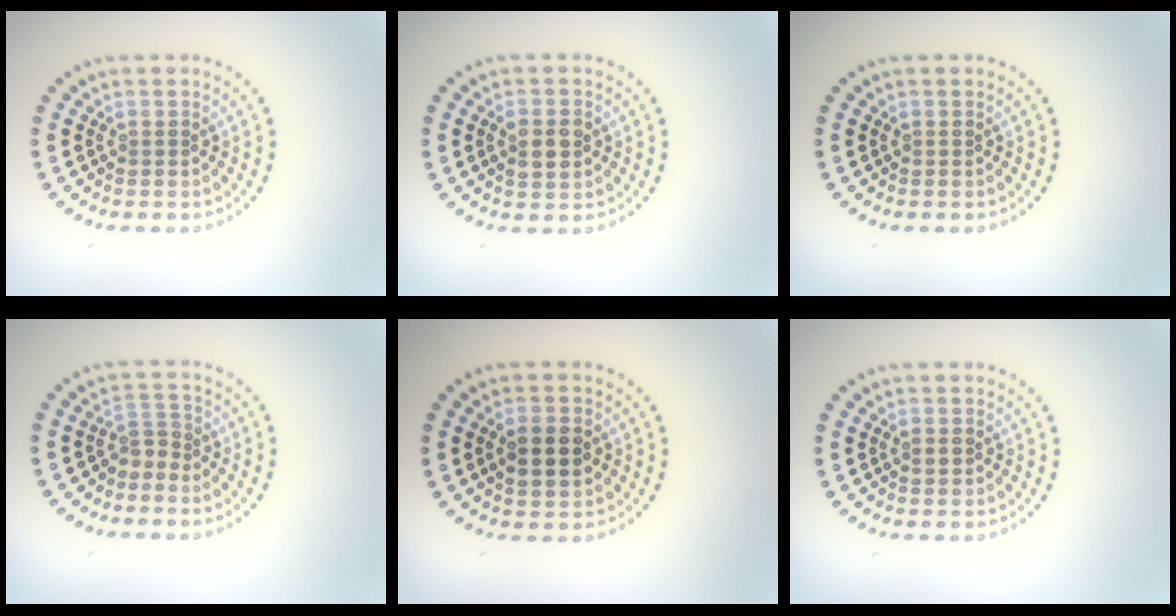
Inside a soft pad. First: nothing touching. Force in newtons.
{"total": 2.3, "press": 2.3, "slide": 0.2}
{"total": 0.0}
{"total": 1.9, "press": 1.3, "slide": 1.4}
{"total": 3.4, "press": 3.4, "slide": 0.1}
{"total": 1.0, "press": 1.0, "slide": 0.0}